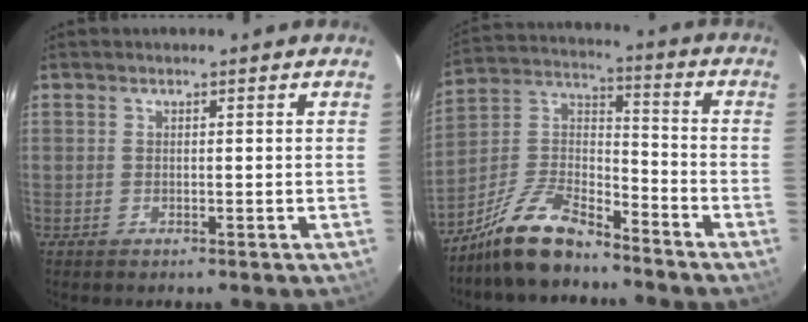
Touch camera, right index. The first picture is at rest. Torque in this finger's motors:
{"motor_torque": [0.85, -1.03, 0.22, 0.06]}